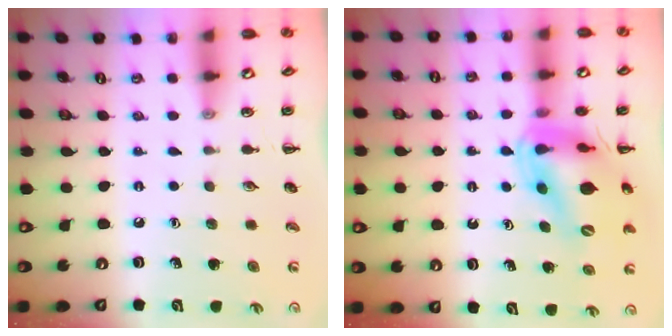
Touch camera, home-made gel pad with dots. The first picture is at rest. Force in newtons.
{"total": 15.6, "press": 14.9, "slide": 4.5}